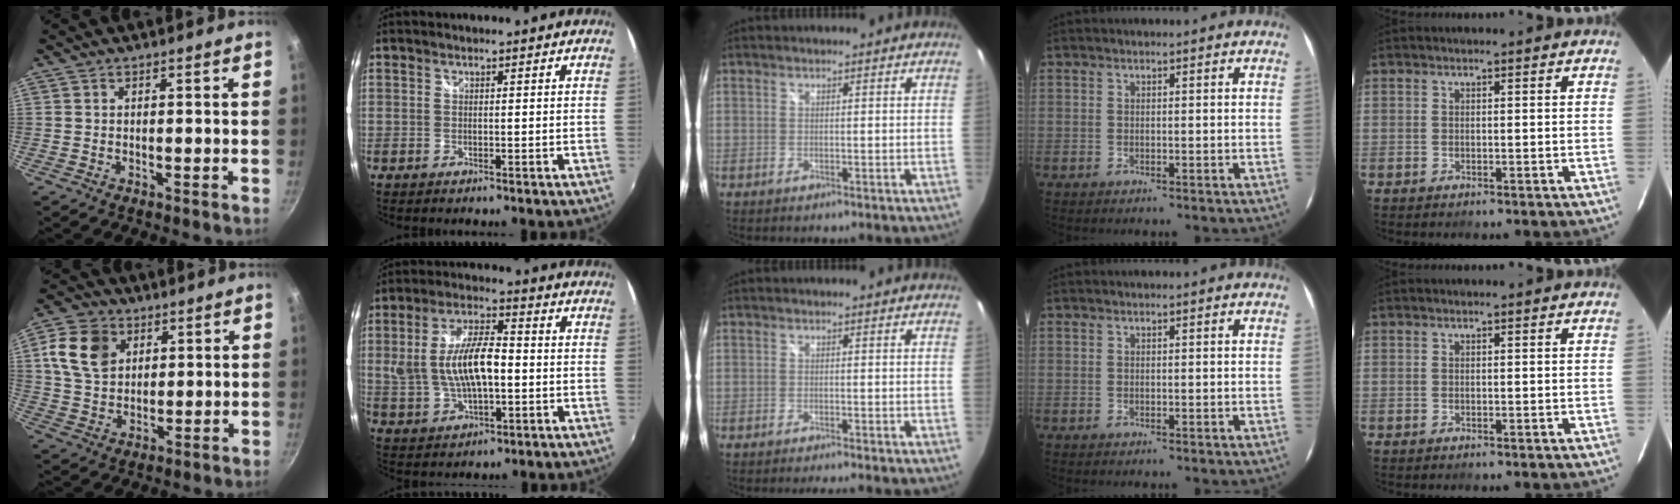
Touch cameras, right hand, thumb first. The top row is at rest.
{"thumb": {"total": 11.5, "force": [3.9, 8.7, 6.5], "torque": [-0.097, -0.004, 0.072]}, "index": {"total": 12.3, "force": [-0.5, 5.4, 11.0], "torque": [-0.220, 0.005, 0.002]}, "middle": {"total": 3.2, "force": [-2.9, -0.2, 1.3], "torque": [-0.027, -0.014, -0.048]}}